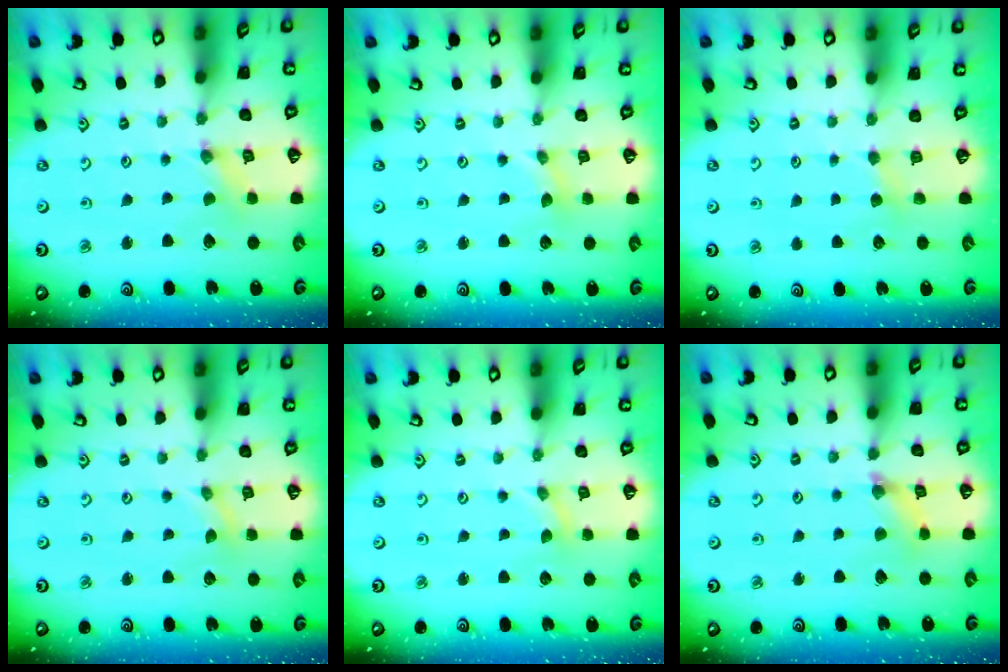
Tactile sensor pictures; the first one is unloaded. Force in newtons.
{"total": 0.9, "press": 0.9, "slide": 0.2}
{"total": 2.9, "press": 2.9, "slide": 0.4}
{"total": 0.0}
{"total": 0.0}
{"total": 2.9, "press": 2.9, "slide": 0.4}